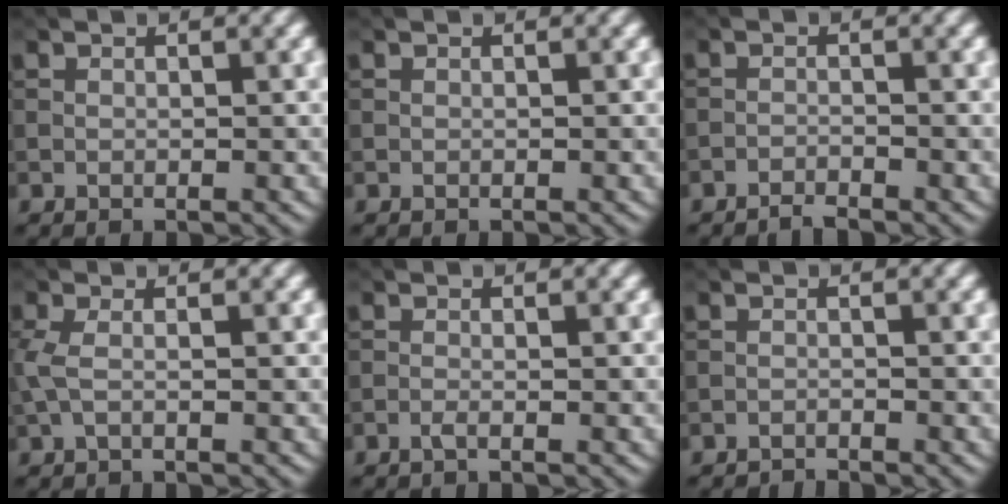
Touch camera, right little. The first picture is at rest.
{"total": 0.0}
{"total": 1.2, "force": [-1.2, 0.1, 0.4], "torque": [-0.004, 0.002, -0.026]}
{"total": 2.0, "force": [0.0, 0.7, 1.9], "torque": [-0.050, 0.003, -0.005]}
{"total": 0.8, "force": [-0.5, 0.1, 0.7], "torque": [-0.014, 0.000, -0.012]}
{"total": 1.2, "force": [-1.2, 0.1, 0.0], "torque": [0.002, -0.001, -0.026]}